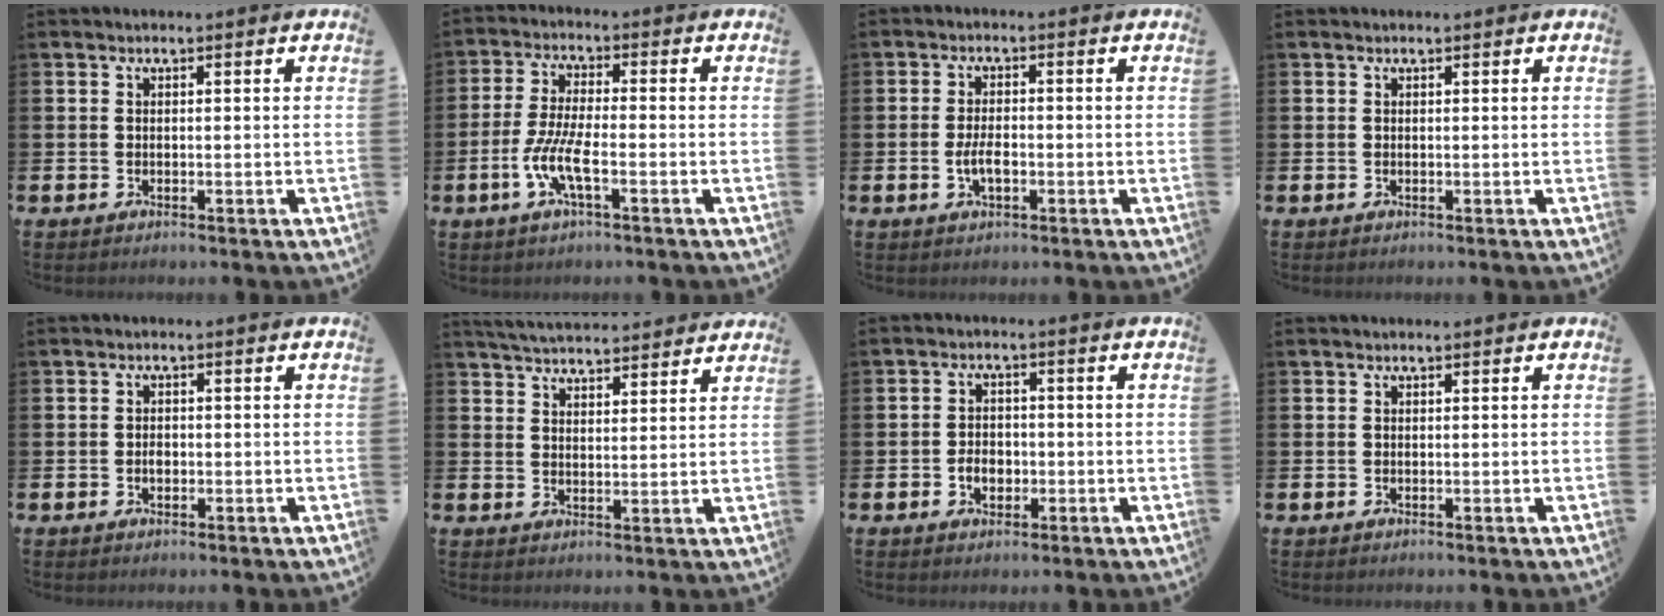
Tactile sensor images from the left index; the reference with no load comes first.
{"total": 5.5, "force": [-2.1, 1.2, 5.0], "torque": [-0.116, -0.007, -0.043]}
{"total": 3.1, "force": [-0.7, 1.4, 2.7], "torque": [-0.047, 0.002, -0.014]}
{"total": 0.0}
{"total": 1.1, "force": [-0.2, 0.8, 0.7], "torque": [-0.003, 0.000, -0.008]}
{"total": 4.8, "force": [4.8, 0.4, 0.4], "torque": [-0.020, -0.028, 0.086]}
{"total": 2.9, "force": [-0.9, 2.2, 1.7], "torque": [-0.017, -0.005, -0.023]}
{"total": 0.0}